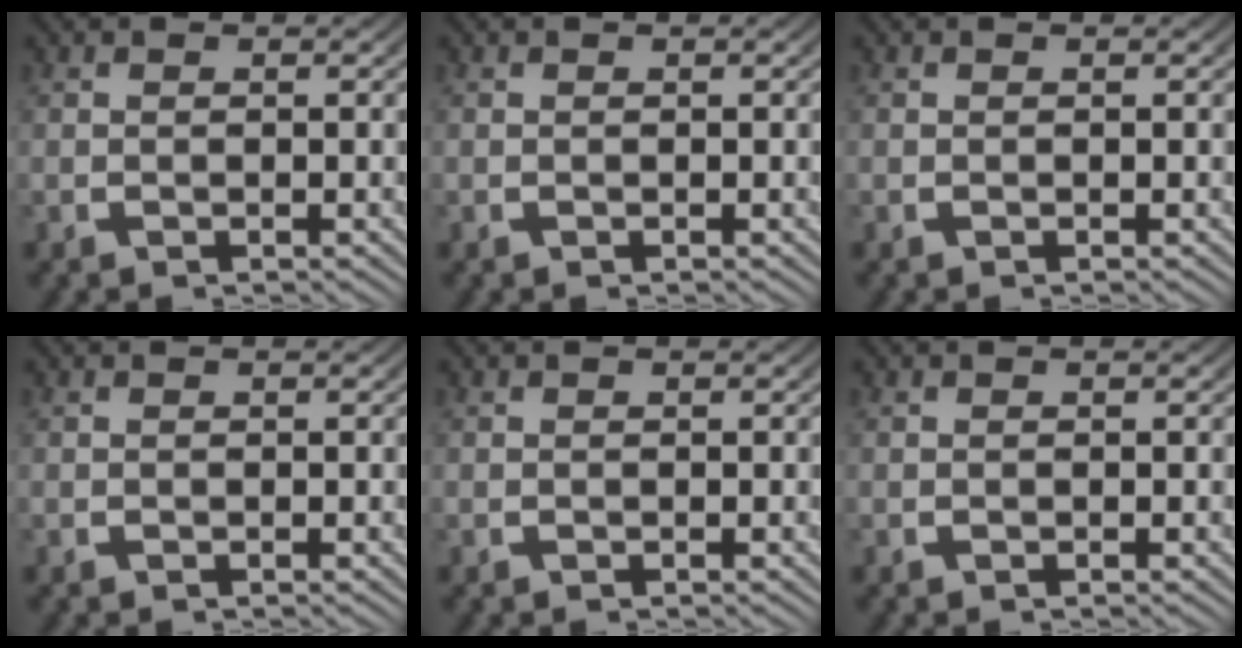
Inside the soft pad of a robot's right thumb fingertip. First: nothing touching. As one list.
[{"total": 0.0}, {"total": 0.0}, {"total": 0.0}, {"total": 0.0}, {"total": 0.0}]